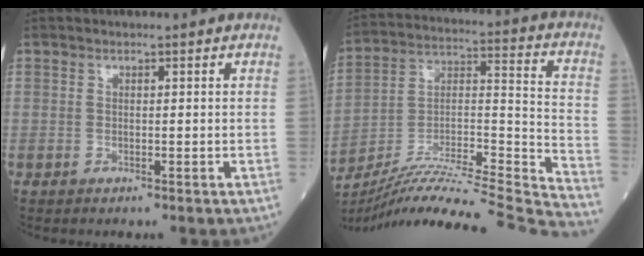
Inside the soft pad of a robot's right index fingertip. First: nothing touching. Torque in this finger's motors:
{"motor_torque": [-1.06, -1.08, -0.63, -0.21]}